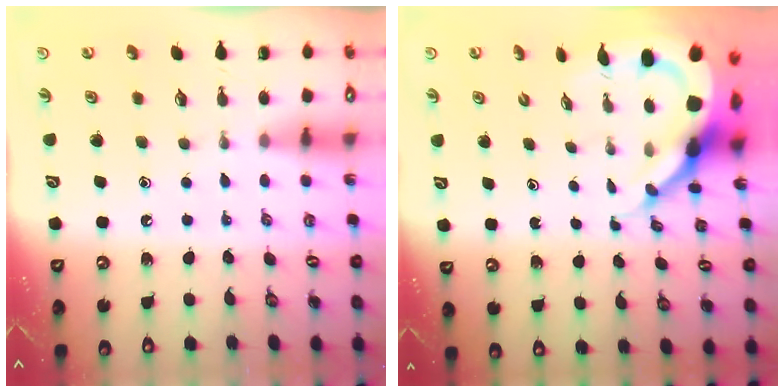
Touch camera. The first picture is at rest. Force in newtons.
{"total": 9.0, "press": 9.0, "slide": 1.2}